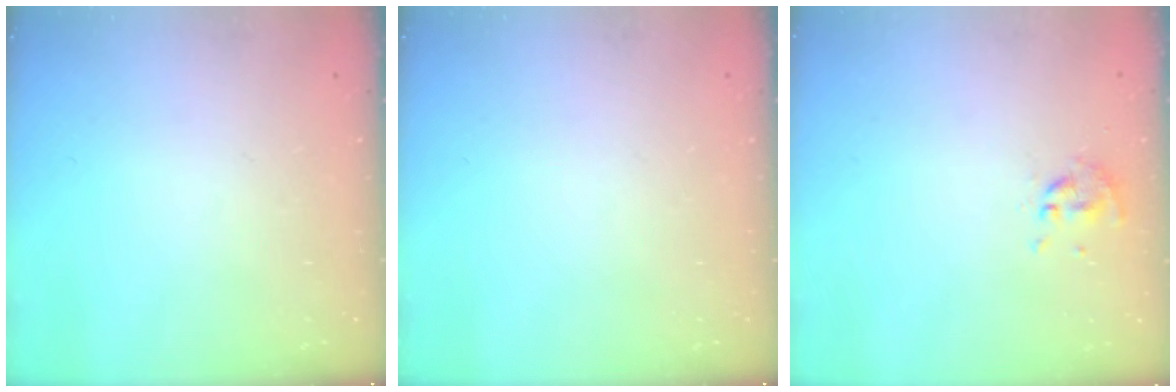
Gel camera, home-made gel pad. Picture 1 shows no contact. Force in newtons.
{"total": 0.0}
{"total": 0.6, "press": 0.5, "slide": 0.1}